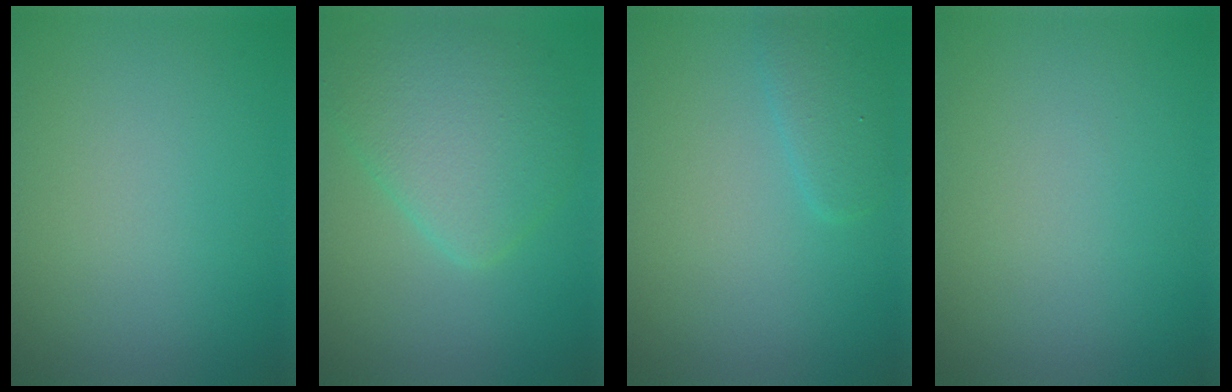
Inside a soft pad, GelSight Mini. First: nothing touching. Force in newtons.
{"total": 5.4, "press": 5.4, "slide": 0.2}
{"total": 1.8, "press": 1.8, "slide": 0.1}
{"total": 0.0}